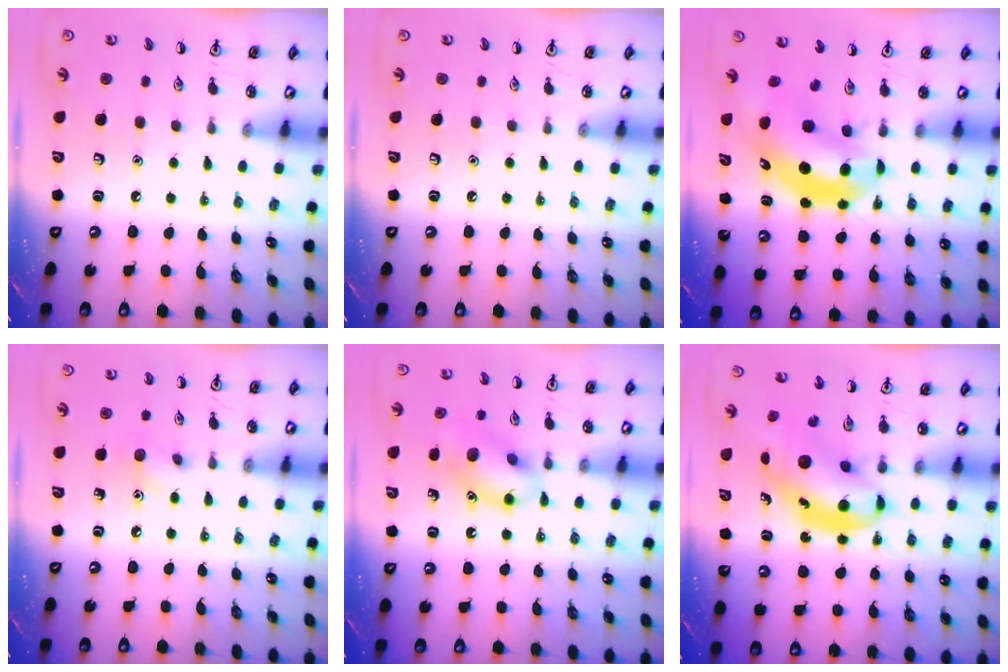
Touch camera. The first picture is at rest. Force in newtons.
{"total": 0.0}
{"total": 6.6, "press": 6.3, "slide": 2.1}
{"total": 5.9, "press": 5.7, "slide": 1.2}
{"total": 12.5, "press": 12.4, "slide": 1.0}
{"total": 7.2, "press": 7.1, "slide": 1.3}